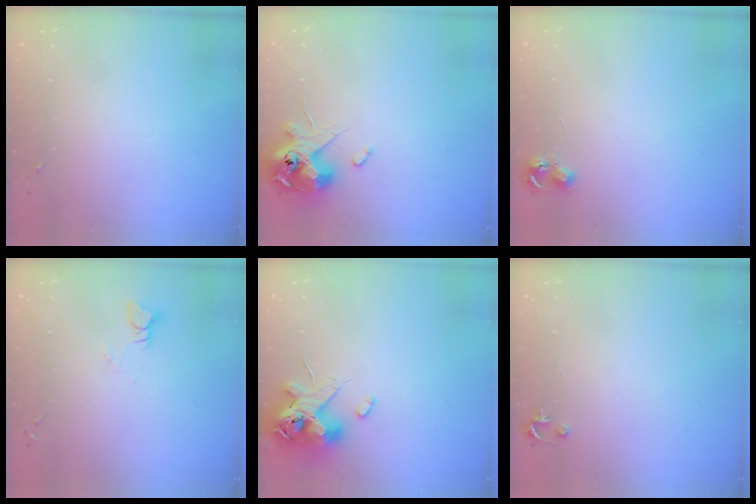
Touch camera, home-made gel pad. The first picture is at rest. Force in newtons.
{"total": 12.4, "press": 12.2, "slide": 2.1}
{"total": 5.3, "press": 5.3, "slide": 0.5}
{"total": 3.6, "press": 3.6, "slide": 0.4}
{"total": 12.9, "press": 12.7, "slide": 2.2}
{"total": 2.5, "press": 2.5, "slide": 0.2}